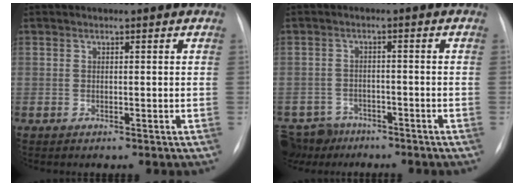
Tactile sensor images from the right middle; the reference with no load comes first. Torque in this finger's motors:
{"motor_torque": [-0.50, -0.38, -0.02, -0.03]}